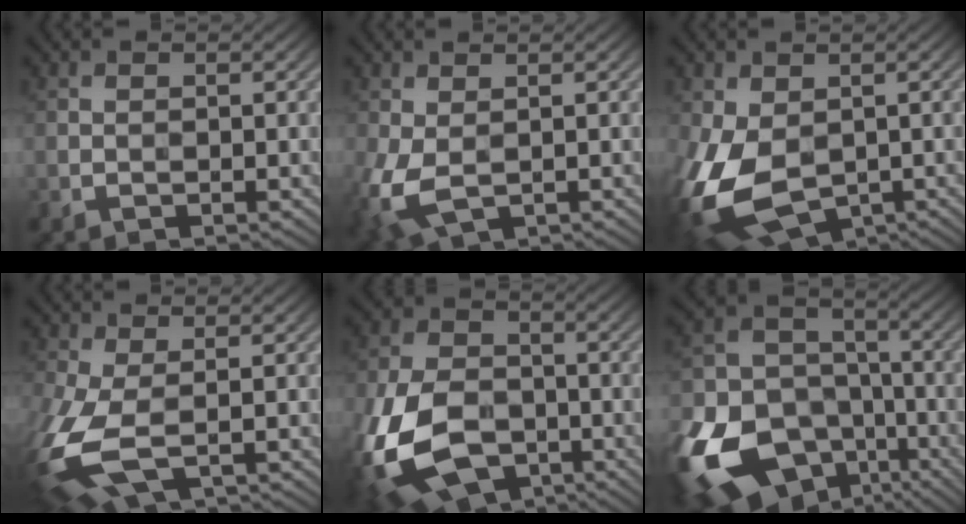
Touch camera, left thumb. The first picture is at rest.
{"total": 5.8, "force": [-1.1, 3.6, 4.4], "torque": [-0.131, -0.017, -0.021]}
{"total": 13.6, "force": [-3.5, 8.5, 10.0], "torque": [-0.261, -0.038, -0.056]}
{"total": 9.8, "force": [-2.4, 4.9, 8.1], "torque": [-0.222, -0.023, -0.045]}
{"total": 17.2, "force": [-7.2, 11.1, 11.0], "torque": [-0.294, -0.051, -0.131]}
{"total": 20.1, "force": [-9.6, 14.2, 10.5], "torque": [-0.277, -0.051, -0.140]}